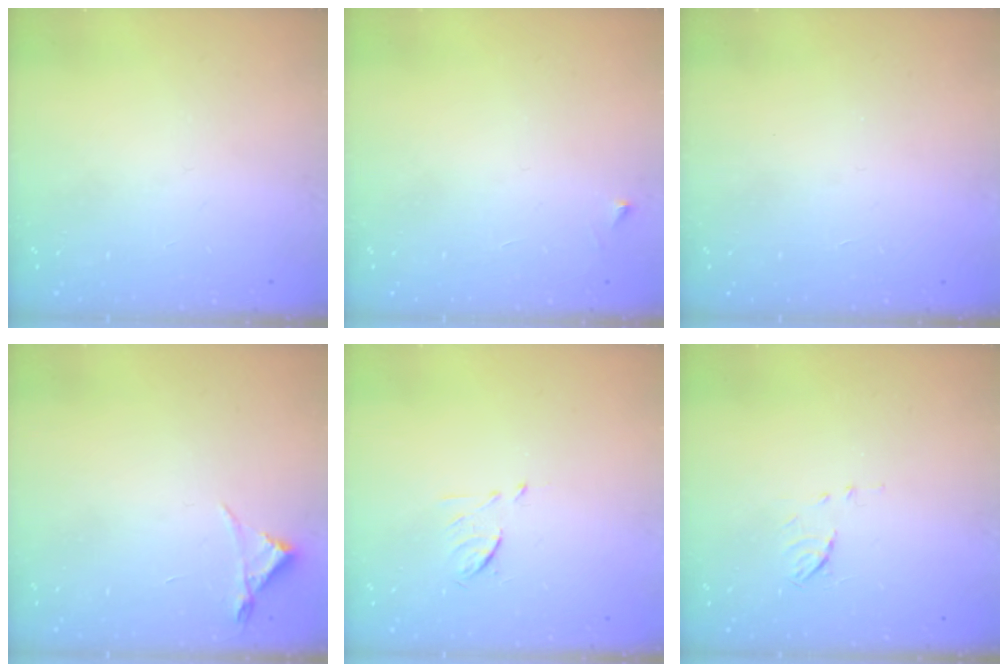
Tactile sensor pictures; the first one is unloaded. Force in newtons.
{"total": 2.5, "press": 2.5, "slide": 0.3}
{"total": 1.6, "press": 1.6, "slide": 0.1}
{"total": 3.0, "press": 2.9, "slide": 0.5}
{"total": 6.6, "press": 6.5, "slide": 0.9}
{"total": 5.3, "press": 5.3, "slide": 0.6}